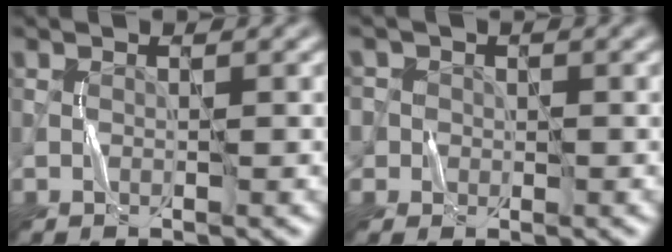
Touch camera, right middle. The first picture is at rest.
{"total": 3.5, "force": [0.6, 3.3, 1.0], "torque": [-0.005, 0.020, -0.007]}